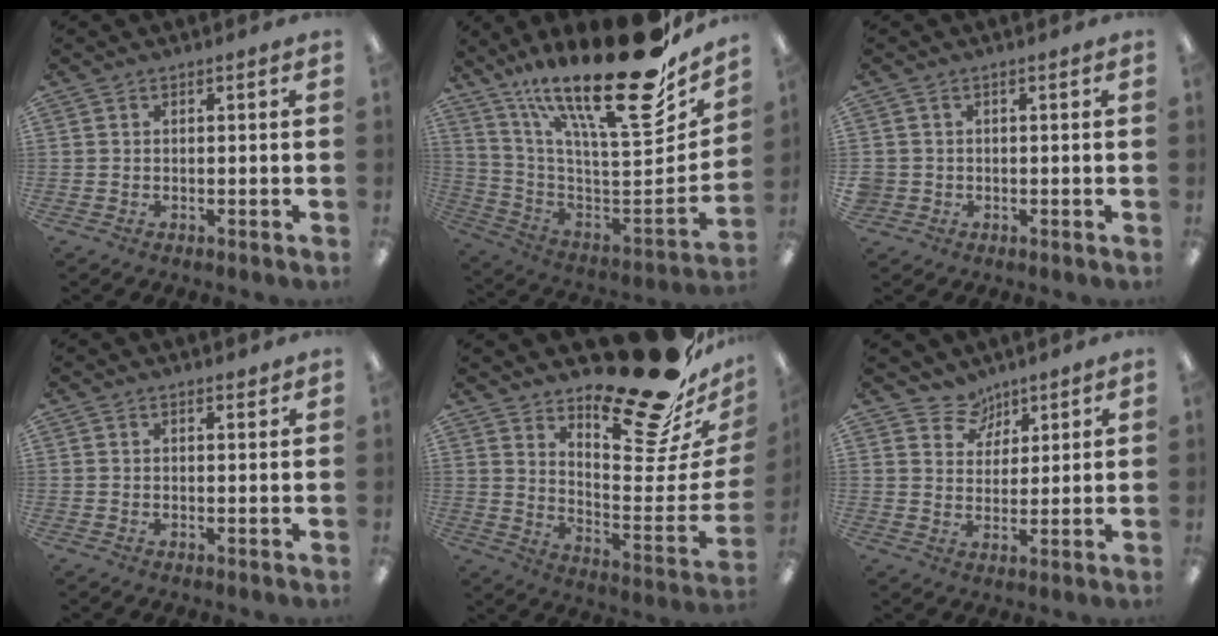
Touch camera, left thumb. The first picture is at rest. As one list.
[{"total": 29.0, "force": [19.9, 7.1, 19.9], "torque": [-0.287, -0.153, 0.328]}, {"total": 1.8, "force": [0.0, 1.8, 0.1], "torque": [-0.004, 0.002, -0.002]}, {"total": 1.2, "force": [1.1, 0.3, 0.4], "torque": [-0.001, -0.005, 0.019]}, {"total": 25.1, "force": [20.2, 6.8, 13.4], "torque": [-0.147, -0.161, 0.325]}, {"total": 6.7, "force": [5.4, 4.0, -0.1], "torque": [0.004, -0.043, 0.099]}]